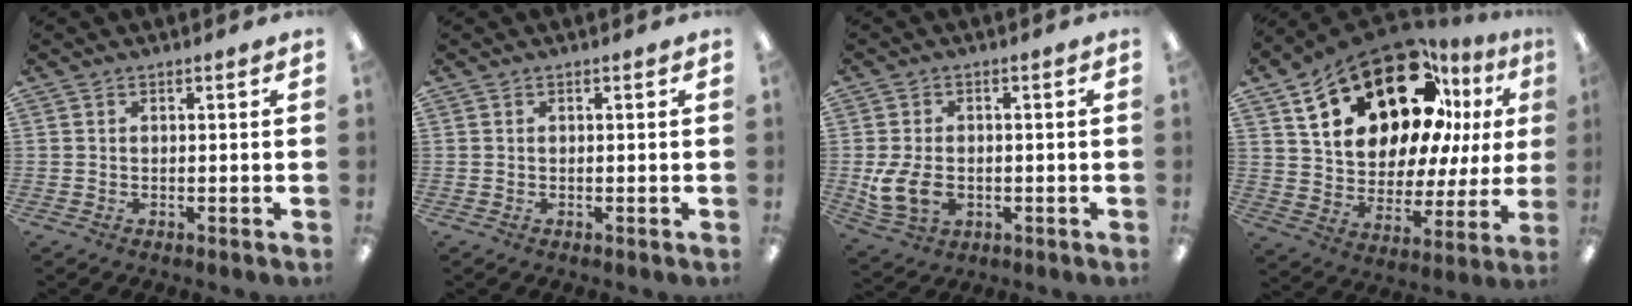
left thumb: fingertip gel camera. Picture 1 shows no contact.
{"total": 0.0}
{"total": 9.0, "force": [-1.6, 6.4, 6.0], "torque": [-0.120, 0.000, -0.028]}
{"total": 25.4, "force": [15.3, 13.1, 15.5], "torque": [-0.250, -0.081, 0.273]}